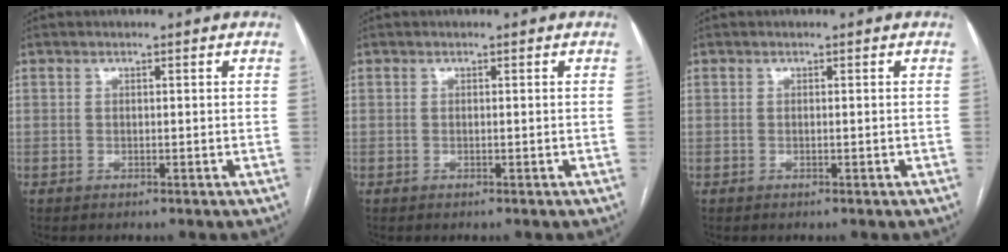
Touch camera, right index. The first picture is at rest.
{"total": 0.0}
{"total": 0.0}